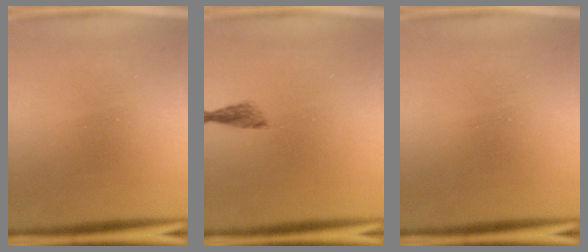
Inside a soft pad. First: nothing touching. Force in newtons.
{"total": 3.0}
{"total": 0.0}